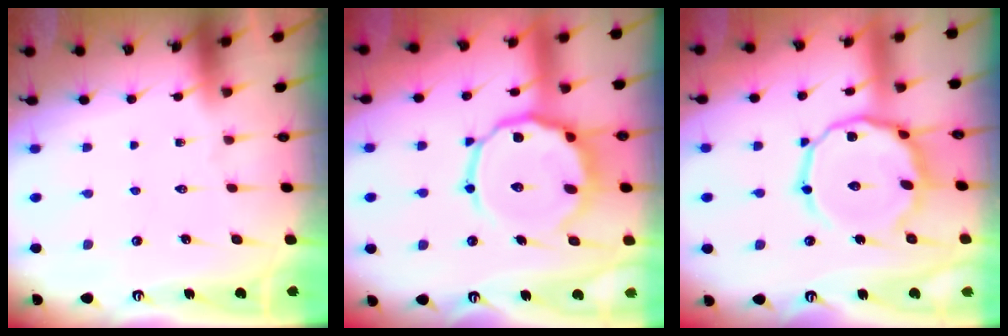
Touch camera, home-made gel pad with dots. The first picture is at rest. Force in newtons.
{"total": 14.6, "press": 14.5, "slide": 1.9}
{"total": 14.8, "press": 14.8, "slide": 1.1}